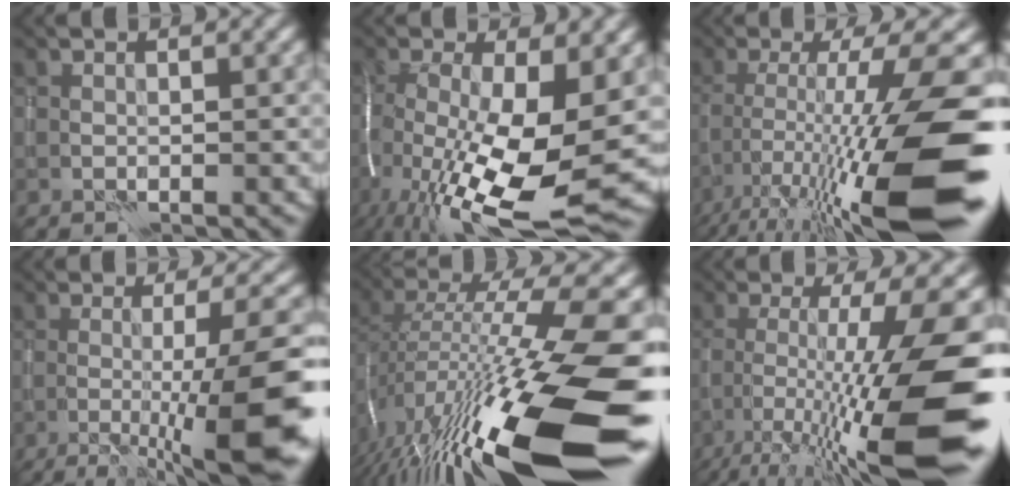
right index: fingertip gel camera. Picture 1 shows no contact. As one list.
[{"total": 16.0, "force": [-5.2, 5.2, 14.3], "torque": [-0.269, -0.034, -0.073]}, {"total": 14.9, "force": [-6.4, 2.3, 13.2], "torque": [-0.218, 0.002, -0.098]}, {"total": 12.4, "force": [-2.8, 2.4, 11.8], "torque": [-0.137, -0.008, -0.034]}, {"total": 17.0, "force": [-6.1, 4.3, 15.3], "torque": [-0.272, 0.017, -0.116]}, {"total": 14.4, "force": [-4.9, 2.3, 13.3], "torque": [-0.208, -0.007, -0.076]}]